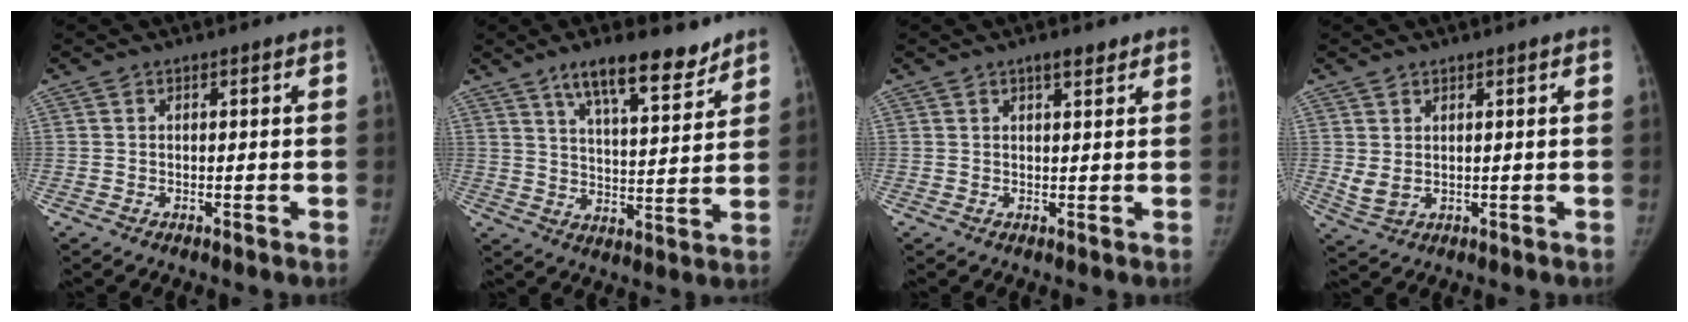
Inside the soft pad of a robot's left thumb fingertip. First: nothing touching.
{"total": 12.6, "force": [9.1, 3.6, 7.9], "torque": [-0.100, -0.053, 0.151]}
{"total": 2.5, "force": [1.7, 0.8, 1.6], "torque": [-0.020, -0.009, 0.026]}
{"total": 3.3, "force": [1.1, 1.9, 2.5], "torque": [-0.049, -0.009, 0.032]}